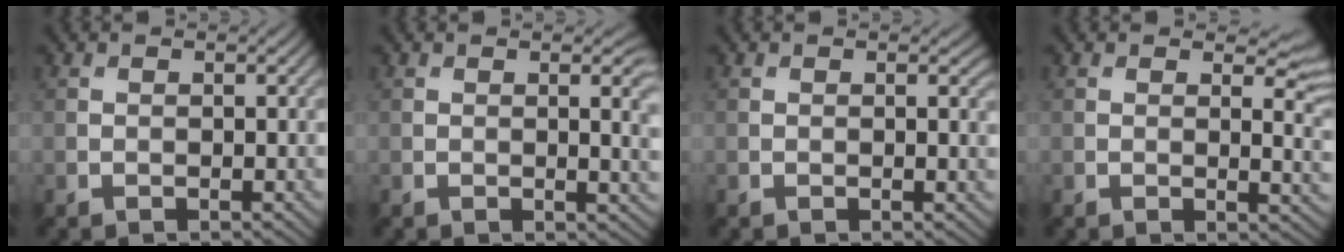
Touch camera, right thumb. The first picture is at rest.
{"total": 2.9, "force": [0.6, 0.7, 2.8], "torque": [-0.039, -0.001, 0.010]}
{"total": 0.6, "force": [0.2, 0.1, 0.6], "torque": [-0.006, -0.004, 0.000]}
{"total": 4.1, "force": [1.9, 1.7, 3.2], "torque": [-0.041, -0.011, 0.029]}